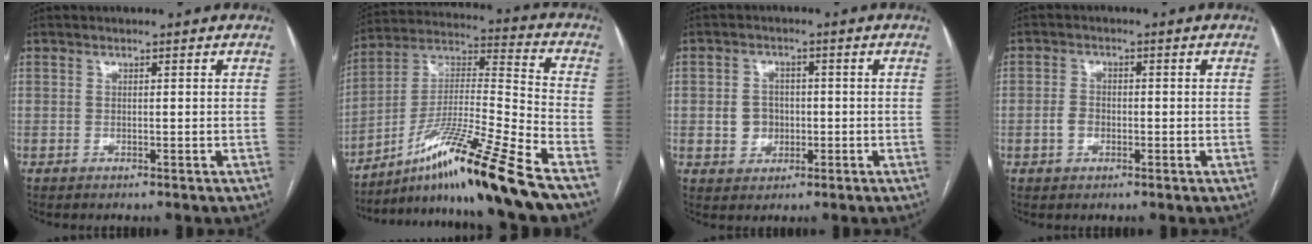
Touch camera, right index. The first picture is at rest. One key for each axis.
{"total": 17.7, "fx": -12.3, "fy": -2.0, "fz": 12.6, "tx": -0.250, "ty": -0.011, "tz": -0.217}
{"total": 4.1, "fx": -0.5, "fy": 3.7, "fz": 1.7, "tx": -0.027, "ty": 0.008, "tz": -0.002}
{"total": 2.5, "fx": -0.8, "fy": 1.8, "fz": 1.6, "tx": -0.033, "ty": 0.007, "tz": -0.013}